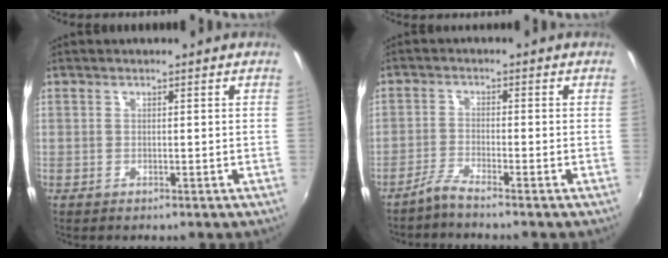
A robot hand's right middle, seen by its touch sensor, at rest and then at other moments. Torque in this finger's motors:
{"motor_torque": [0.64, -0.64, -0.02, 0.00]}